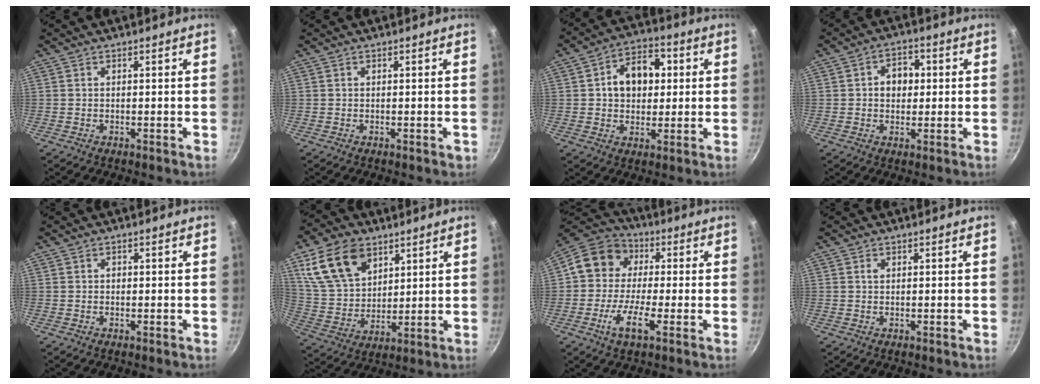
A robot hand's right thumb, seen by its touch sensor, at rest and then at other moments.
{"total": 0.7, "force": [-0.1, 0.4, 0.5], "torque": [-0.002, 0.002, 0.000]}
{"total": 11.5, "force": [1.9, 8.4, 7.5], "torque": [-0.078, 0.011, 0.018]}
{"total": 6.1, "force": [0.7, 4.7, 3.8], "torque": [-0.024, 0.007, 0.003]}
{"total": 0.7, "force": [-0.1, 0.6, 0.3], "torque": [-0.003, 0.004, -0.001]}
{"total": 15.7, "force": [7.8, 10.2, 9.0], "torque": [-0.139, -0.021, 0.161]}
{"total": 13.4, "force": [-1.5, 9.5, 9.3], "torque": [-0.143, 0.040, -0.050]}
{"total": 0.9, "force": [0.3, 0.7, 0.5], "torque": [-0.008, 0.003, 0.004]}